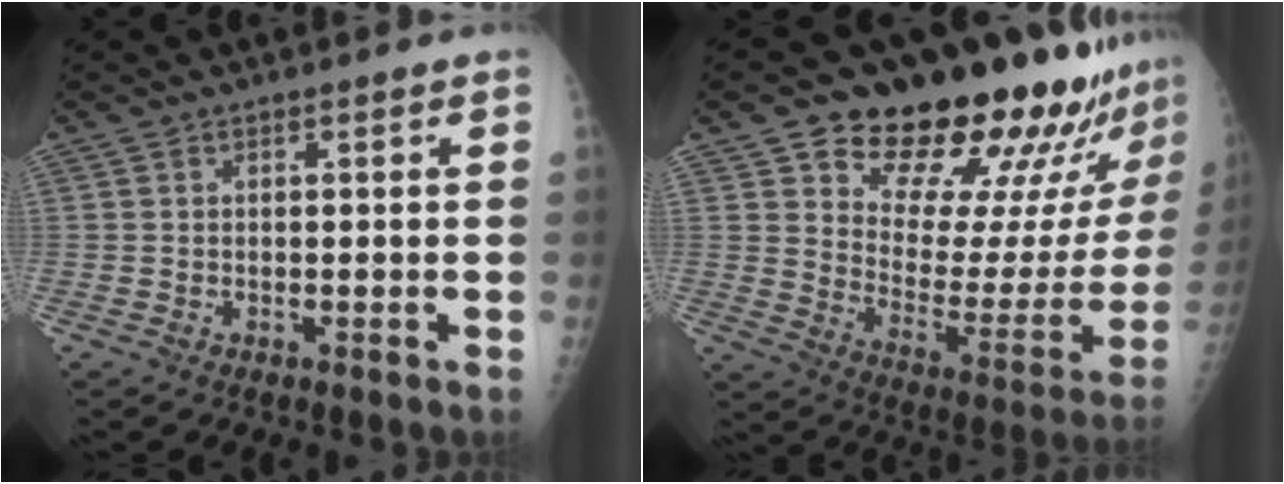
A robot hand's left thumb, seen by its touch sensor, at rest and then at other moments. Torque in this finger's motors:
{"motor_torque": [0.83, 0.75, 1.41, -1.35, 0.16]}